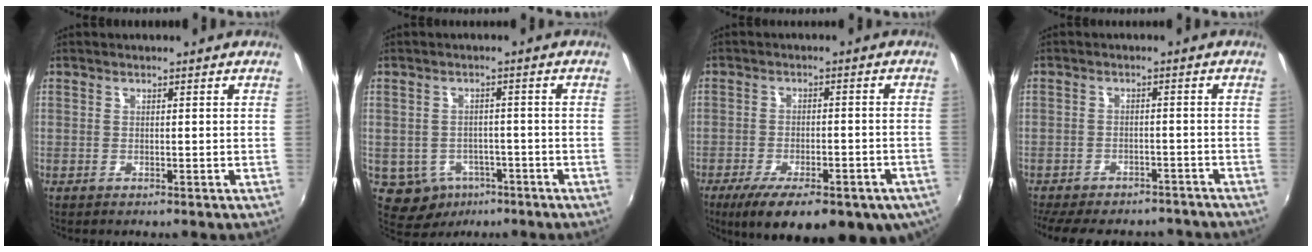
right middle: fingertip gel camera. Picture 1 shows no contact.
{"total": 7.0, "force": [-3.5, 5.7, 2.1], "torque": [-0.057, -0.001, -0.036]}
{"total": 20.3, "force": [-13.0, 7.6, 13.6], "torque": [-0.233, -0.052, -0.171]}
{"total": 15.0, "force": [-12.4, 6.3, 5.6], "torque": [-0.136, 0.007, -0.164]}